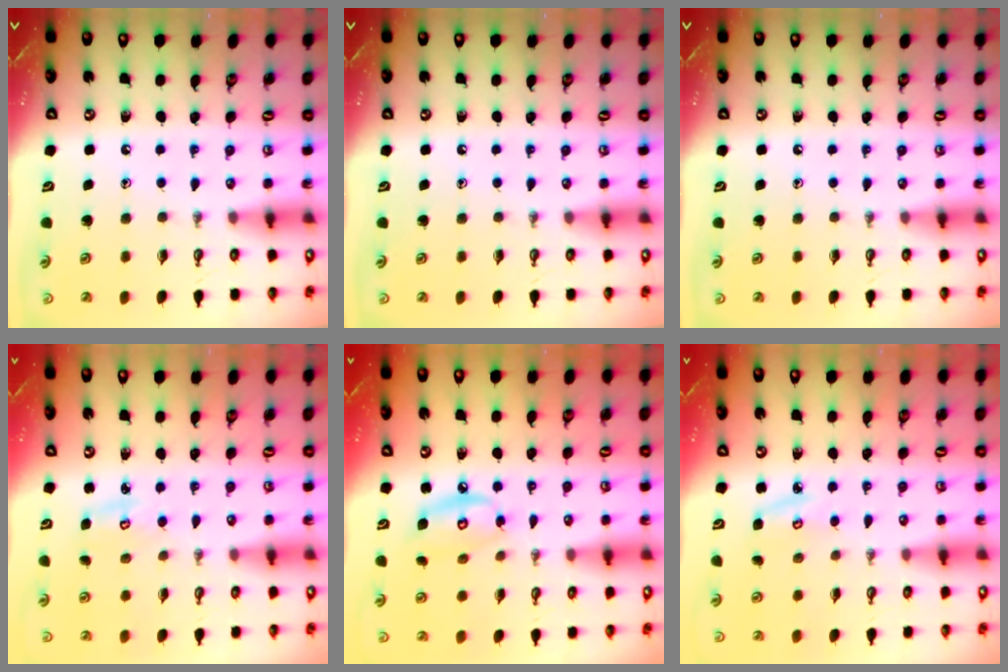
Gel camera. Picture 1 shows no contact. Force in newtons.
{"total": 0.0}
{"total": 0.0}
{"total": 4.0, "press": 3.9, "slide": 0.3}
{"total": 9.0, "press": 9.0, "slide": 0.6}
{"total": 5.4, "press": 5.4, "slide": 0.5}